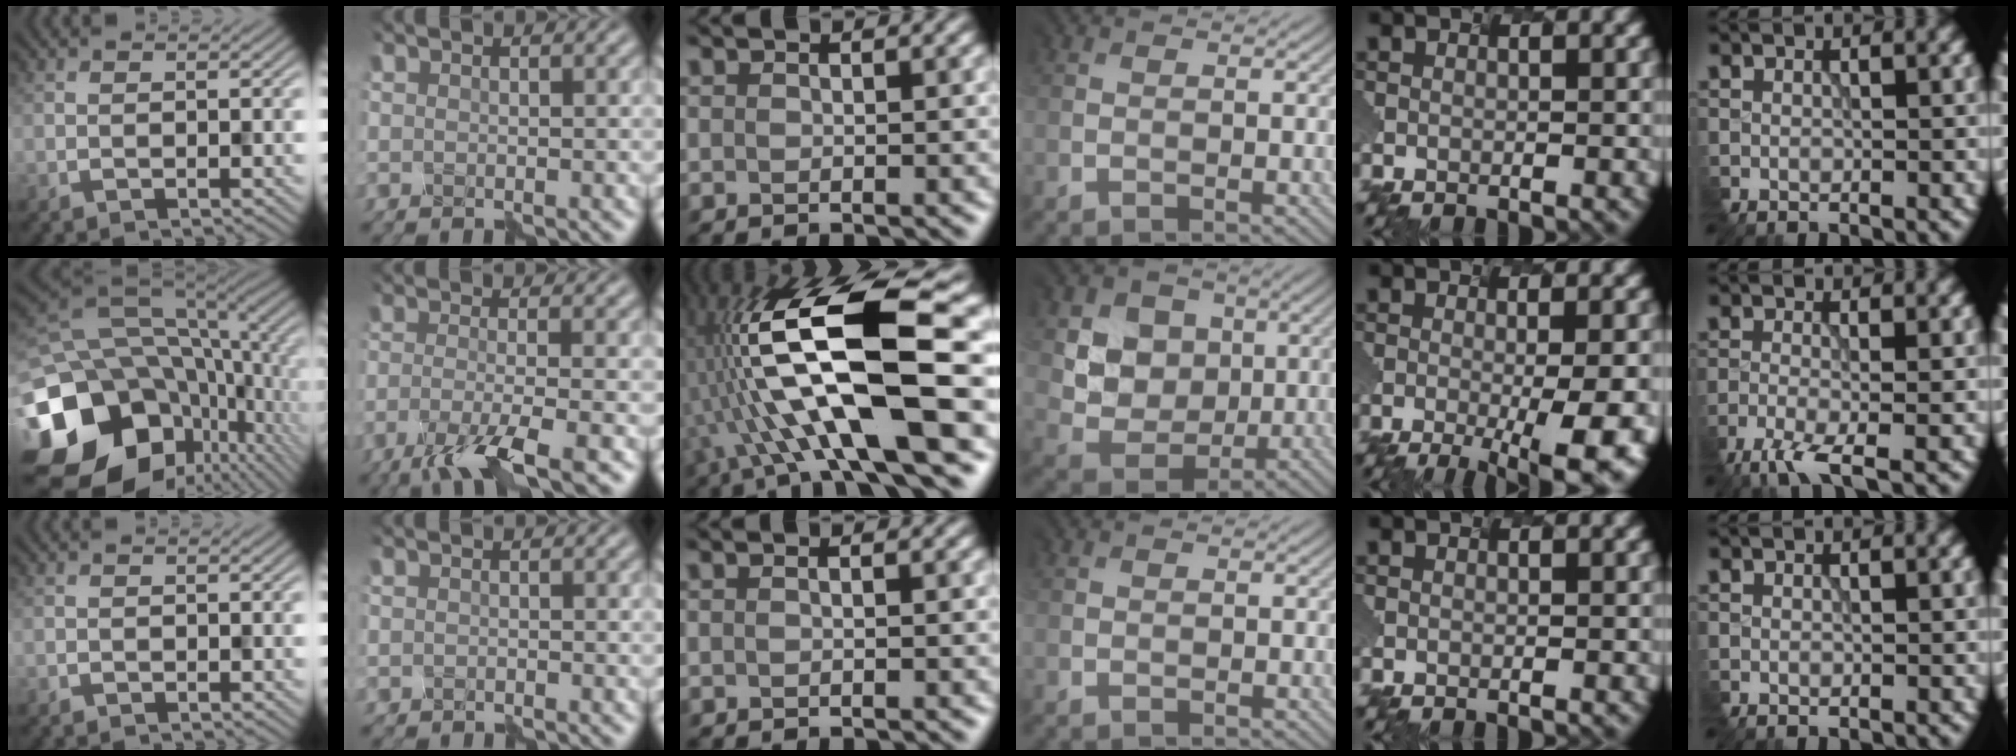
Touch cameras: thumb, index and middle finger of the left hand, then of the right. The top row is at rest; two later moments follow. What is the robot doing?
{"motion": "disassemble", "object": "velcro strap"}